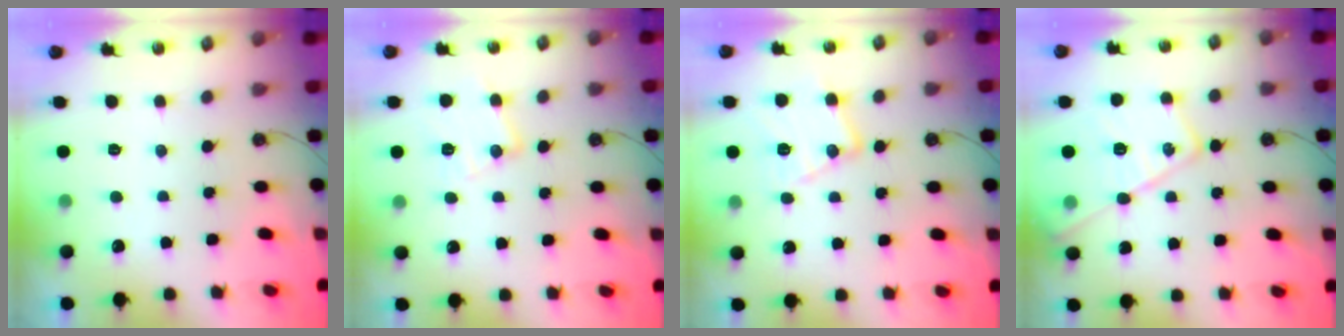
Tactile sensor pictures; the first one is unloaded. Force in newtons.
{"total": 12.5, "press": 12.5, "slide": 0.9}
{"total": 13.8, "press": 13.8, "slide": 1.2}
{"total": 17.8, "press": 17.7, "slide": 1.9}